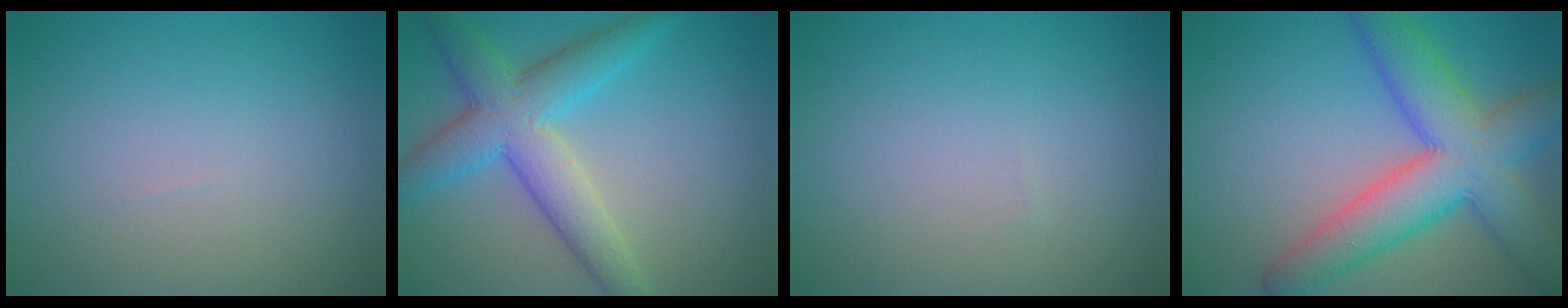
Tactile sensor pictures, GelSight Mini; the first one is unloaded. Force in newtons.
{"total": 5.3, "press": 5.3, "slide": 0.2}
{"total": 0.0}
{"total": 9.2, "press": 9.2, "slide": 0.2}